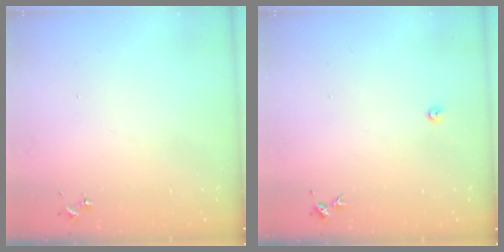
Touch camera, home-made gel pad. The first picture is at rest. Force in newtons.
{"total": 2.4, "press": 2.4, "slide": 0.3}